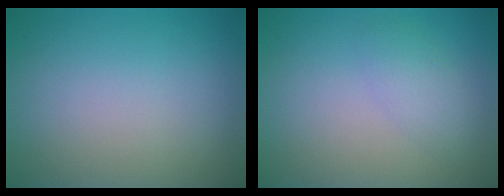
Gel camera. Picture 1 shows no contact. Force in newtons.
{"total": 1.9, "press": 1.9, "slide": 0.1}